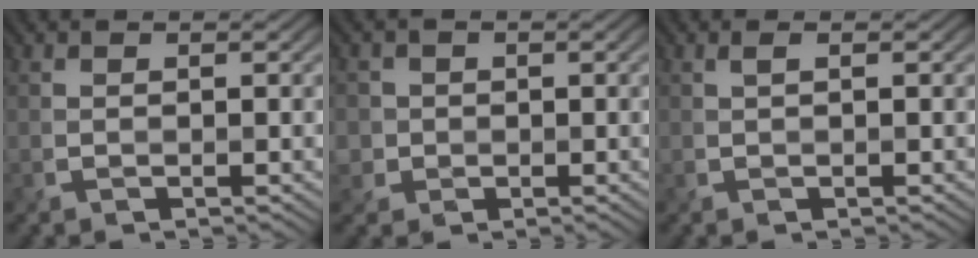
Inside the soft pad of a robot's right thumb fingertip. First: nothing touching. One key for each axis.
{"total": 3.0, "fx": 0.3, "fy": 3.0, "fz": 0.4, "tx": -0.017, "ty": -0.003, "tz": 0.002}
{"total": 0.7, "fx": 0.2, "fy": 0.1, "fz": 0.6, "tx": -0.016, "ty": 0.002, "tz": 0.004}